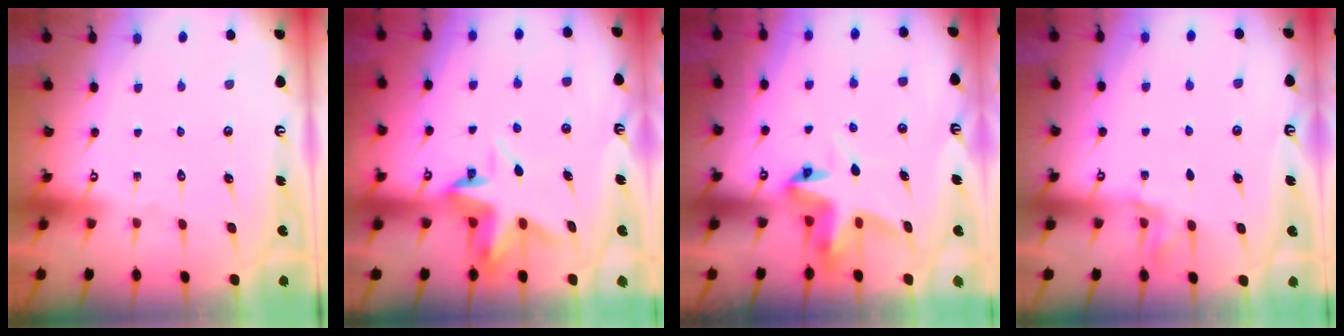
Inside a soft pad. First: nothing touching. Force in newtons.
{"total": 6.7, "press": 6.6, "slide": 1.1}
{"total": 6.1, "press": 6.1, "slide": 0.2}
{"total": 1.4, "press": 1.4, "slide": 0.2}